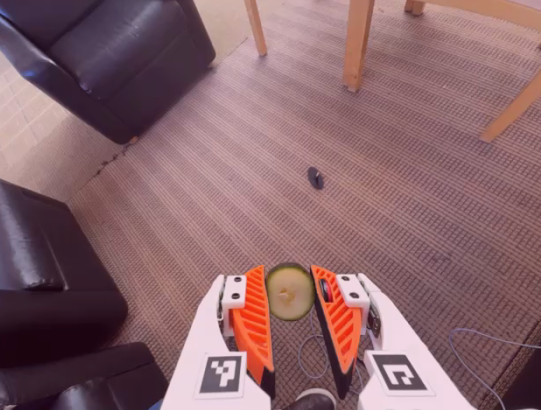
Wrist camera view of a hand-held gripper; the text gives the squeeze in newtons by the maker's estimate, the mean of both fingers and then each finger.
{"total": 9.0, "left": 8.9, "right": 9.0}